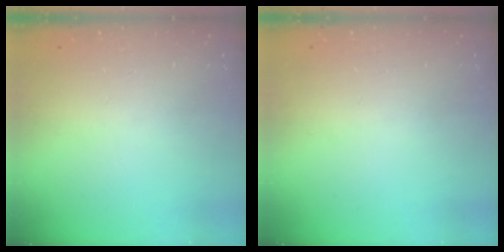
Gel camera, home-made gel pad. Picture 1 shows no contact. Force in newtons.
{"total": 0.0}